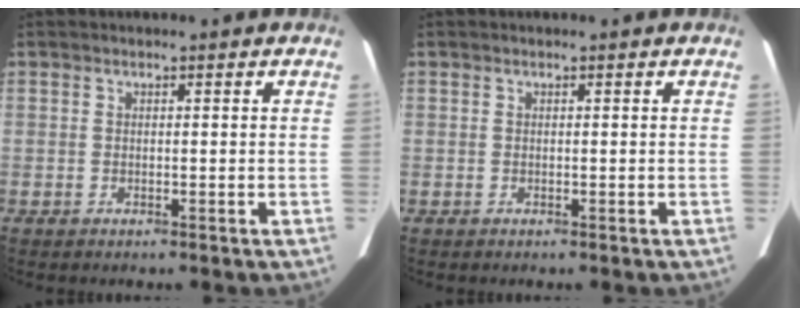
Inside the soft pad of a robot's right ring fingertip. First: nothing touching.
{"total": 0.0}